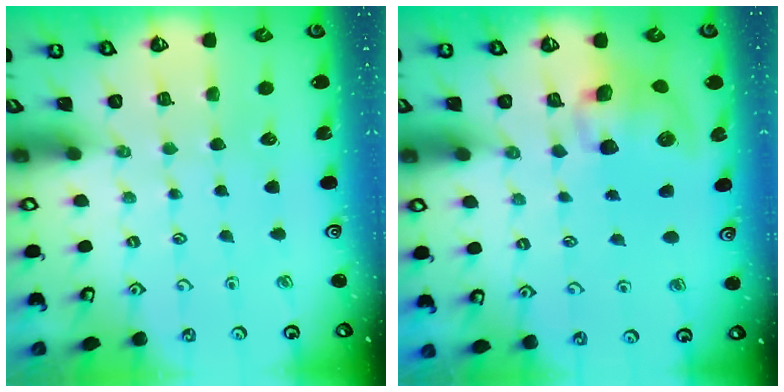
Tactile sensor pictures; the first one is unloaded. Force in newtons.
{"total": 9.3, "press": 9.2, "slide": 1.5}